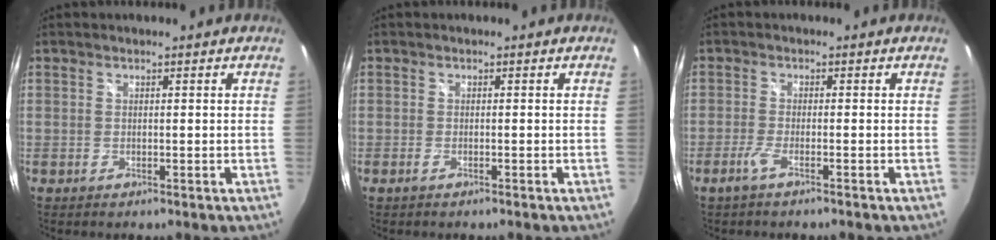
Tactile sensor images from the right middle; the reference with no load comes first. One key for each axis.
{"total": 0.9, "fx": -0.7, "fy": 0.1, "fz": 0.6, "tx": -0.012, "ty": -0.001, "tz": -0.013}
{"total": 2.5, "fx": -1.7, "fy": -0.1, "fz": 1.8, "tx": -0.047, "ty": -0.004, "tz": -0.037}